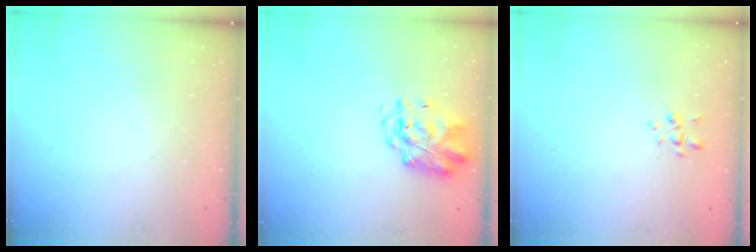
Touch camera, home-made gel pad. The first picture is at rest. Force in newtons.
{"total": 2.4, "press": 2.2, "slide": 1.0}
{"total": 1.9, "press": 1.7, "slide": 0.7}